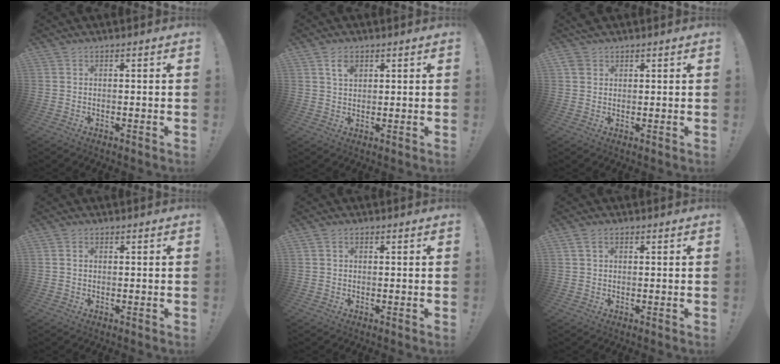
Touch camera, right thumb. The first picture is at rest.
{"total": 4.3, "force": [2.2, 2.5, 2.7], "torque": [-0.037, -0.008, 0.037]}
{"total": 2.9, "force": [2.1, 1.9, 0.8], "torque": [-0.012, -0.008, 0.040]}
{"total": 0.8, "force": [0.1, 0.8, 0.3], "torque": [0.000, 0.001, 0.000]}
{"total": 0.9, "force": [0.2, 0.8, 0.4], "torque": [-0.009, 0.003, 0.003]}
{"total": 2.5, "force": [1.0, 1.7, 1.6], "torque": [-0.024, 0.002, 0.018]}